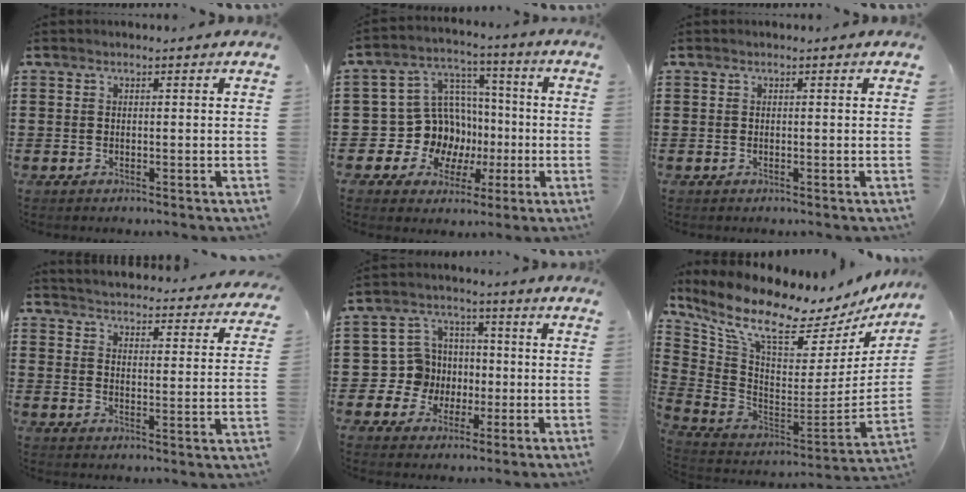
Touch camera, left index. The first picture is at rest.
{"total": 11.6, "force": [-0.9, 11.1, 3.5], "torque": [-0.109, -0.010, -0.006]}
{"total": 0.0}
{"total": 3.7, "force": [3.7, -0.4, -0.1], "torque": [-0.013, -0.039, 0.058]}
{"total": 8.0, "force": [-0.3, 7.9, 1.3], "torque": [-0.073, 0.006, -0.001]}
{"total": 10.5, "force": [8.0, 2.2, 6.4], "torque": [-0.153, -0.070, 0.132]}